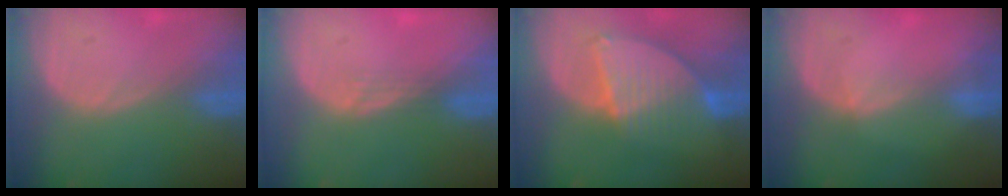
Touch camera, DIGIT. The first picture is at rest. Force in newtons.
{"total": 1.5, "press": 1.2, "slide": 0.9}
{"total": 8.5, "press": 7.5, "slide": 4.1}
{"total": 1.3, "press": 0.9, "slide": 0.9}